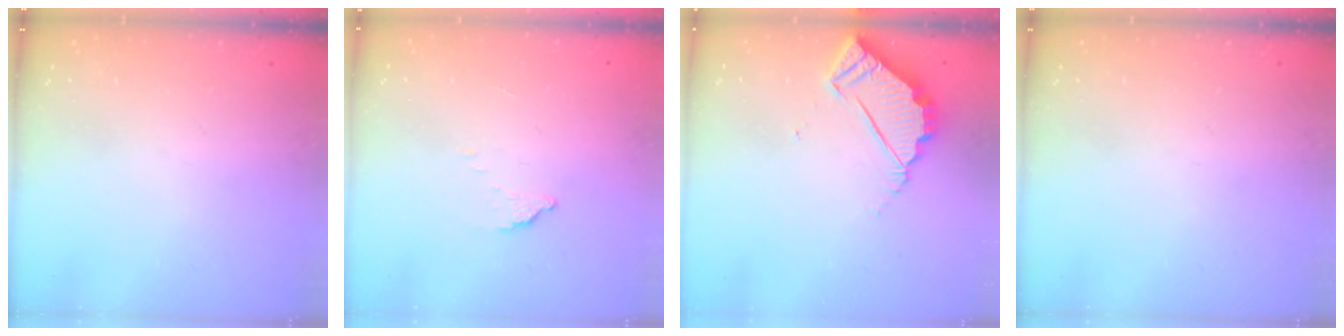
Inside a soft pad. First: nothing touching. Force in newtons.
{"total": 2.8, "press": 2.7, "slide": 0.3}
{"total": 4.5, "press": 4.5, "slide": 0.2}
{"total": 0.0}